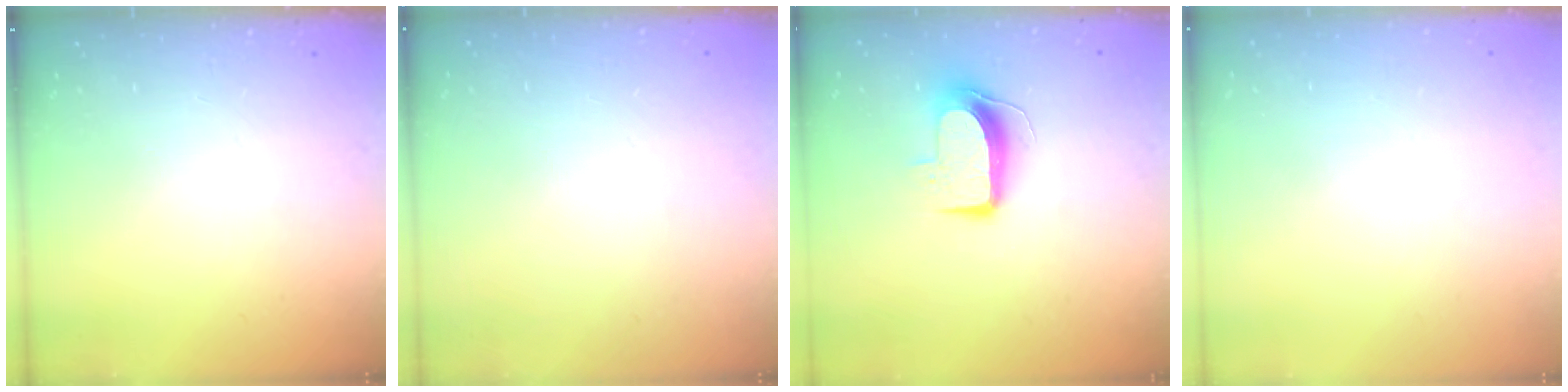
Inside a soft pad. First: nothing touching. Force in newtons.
{"total": 0.0}
{"total": 10.6, "press": 10.6, "slide": 0.8}
{"total": 0.0}